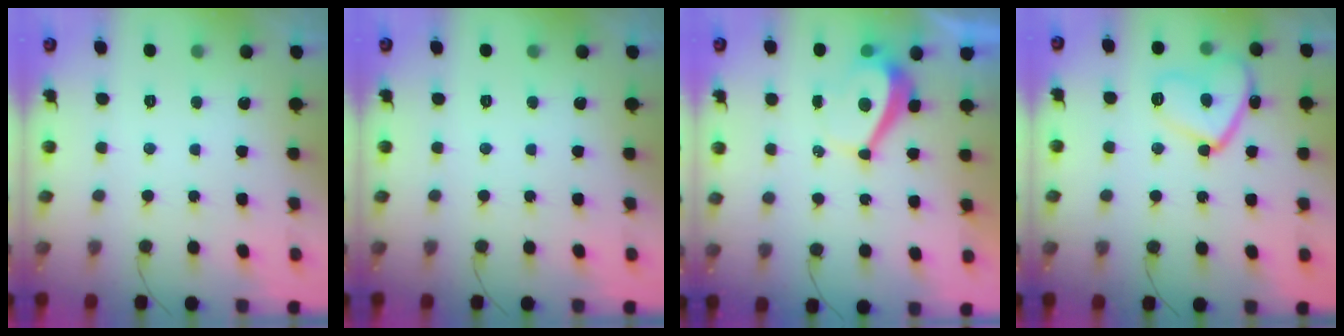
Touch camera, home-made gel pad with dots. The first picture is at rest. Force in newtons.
{"total": 0.0}
{"total": 3.9, "press": 3.9, "slide": 0.5}
{"total": 12.2, "press": 12.2, "slide": 1.3}